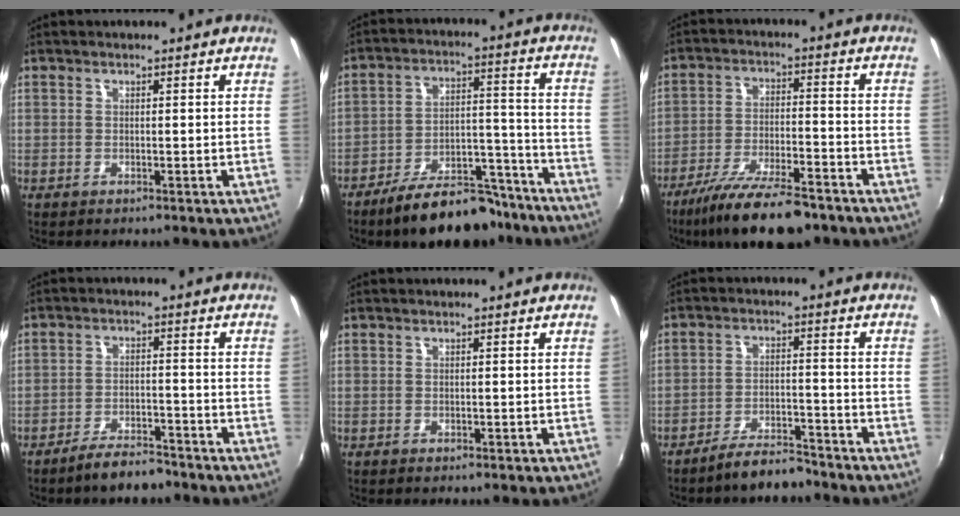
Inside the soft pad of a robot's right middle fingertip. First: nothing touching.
{"total": 16.6, "force": [-13.4, 6.1, 7.6], "torque": [-0.131, 0.023, -0.185]}
{"total": 14.9, "force": [-11.5, 3.6, 8.7], "torque": [-0.181, -0.027, -0.192]}
{"total": 6.2, "force": [-5.2, 1.8, 2.8], "torque": [-0.069, 0.008, -0.080]}
{"total": 0.0}
{"total": 6.7, "force": [-5.9, 1.7, 2.7], "torque": [-0.063, 0.011, -0.091]}